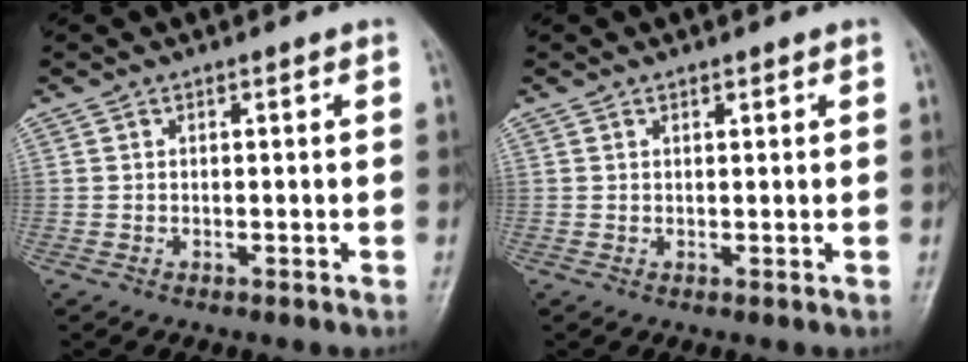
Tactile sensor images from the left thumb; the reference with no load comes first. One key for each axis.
{"total": 0.9, "fx": 0.6, "fy": 0.4, "fz": 0.5, "tx": -0.004, "ty": -0.003, "tz": 0.009}